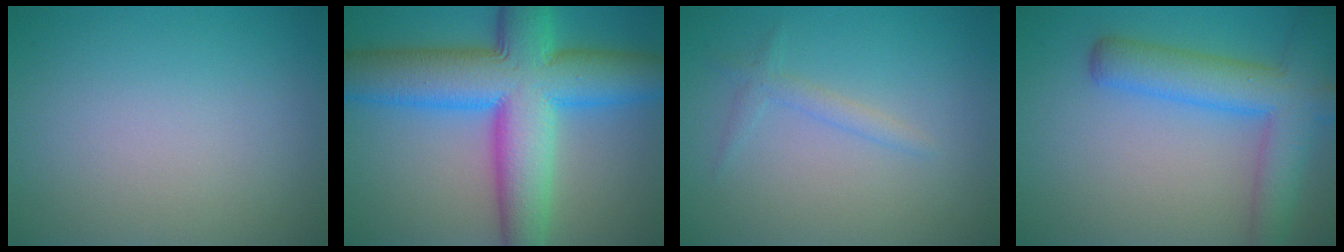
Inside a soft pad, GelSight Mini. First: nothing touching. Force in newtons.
{"total": 13.3, "press": 13.3, "slide": 0.2}
{"total": 1.3, "press": 1.3, "slide": 0.1}
{"total": 6.6, "press": 6.6, "slide": 0.4}